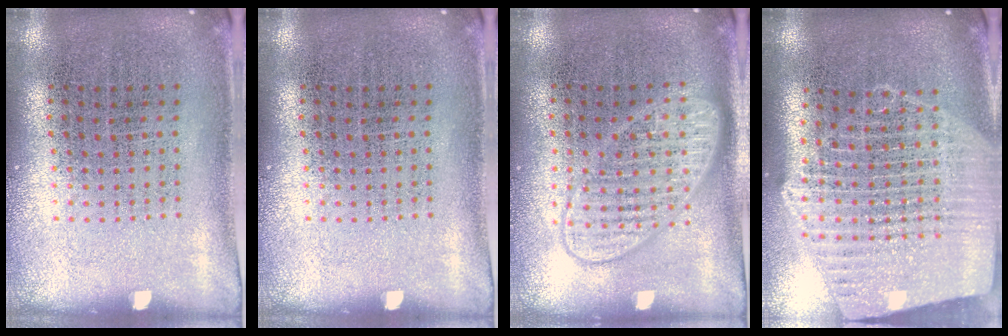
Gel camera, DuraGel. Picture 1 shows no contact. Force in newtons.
{"total": 0.0}
{"total": 2.0, "press": 1.9, "slide": 0.3}
{"total": 2.4, "press": 2.1, "slide": 1.2}